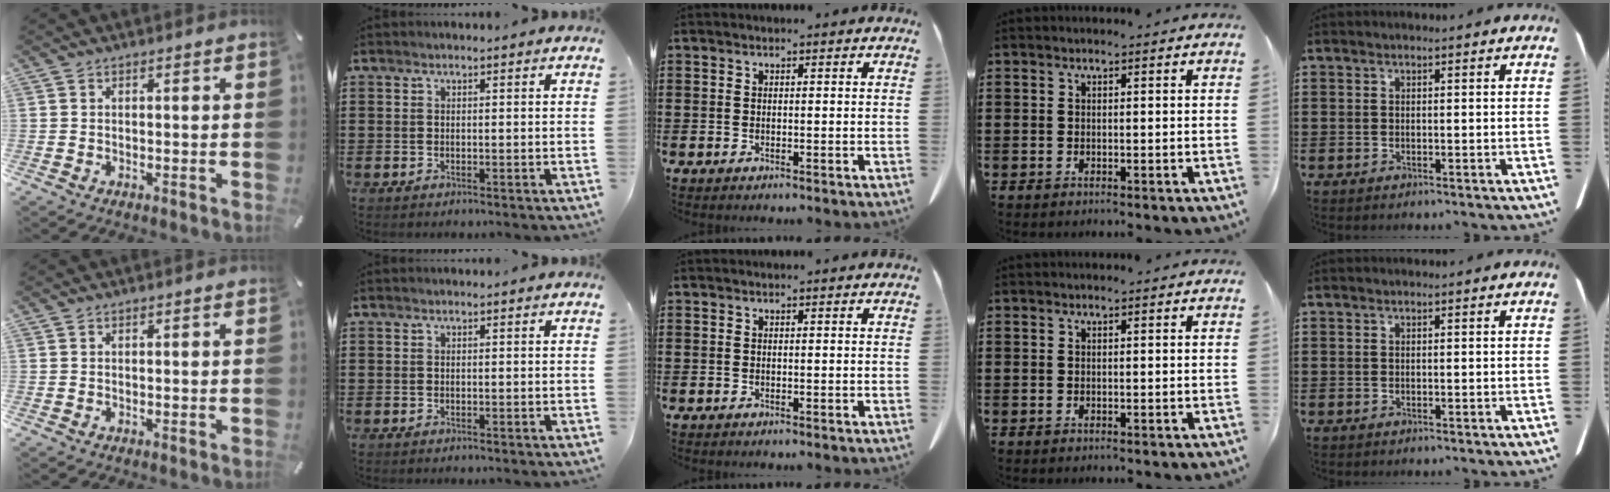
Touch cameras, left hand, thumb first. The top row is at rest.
{}